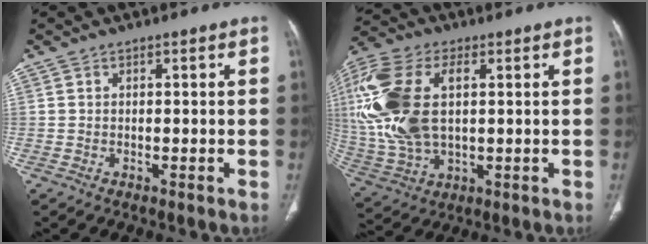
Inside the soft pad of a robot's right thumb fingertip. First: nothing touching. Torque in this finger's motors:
{"motor_torque": [2.46, 2.55, 2.17, 0.56, 0.32]}